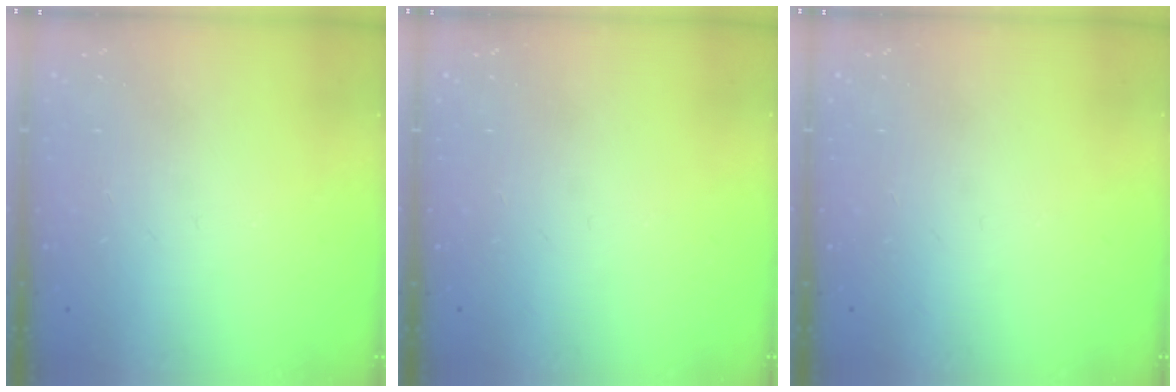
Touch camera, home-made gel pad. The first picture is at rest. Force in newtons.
{"total": 0.0}
{"total": 0.0}